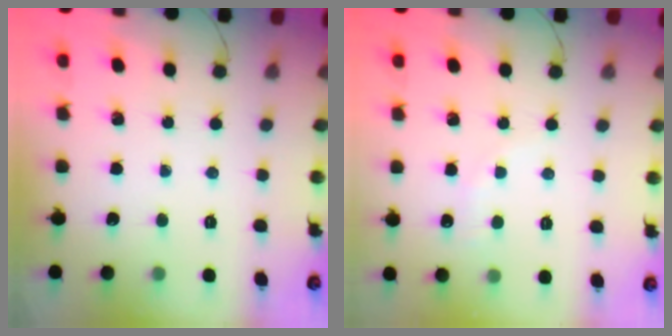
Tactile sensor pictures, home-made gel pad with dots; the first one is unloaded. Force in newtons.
{"total": 3.6, "press": 3.4, "slide": 1.2}